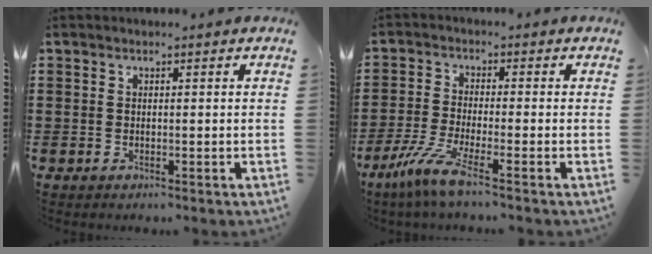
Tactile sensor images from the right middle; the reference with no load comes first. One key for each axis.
{"total": 6.2, "fx": -3.9, "fy": 0.3, "fz": 4.8, "tx": -0.121, "ty": -0.022, "tz": -0.080}